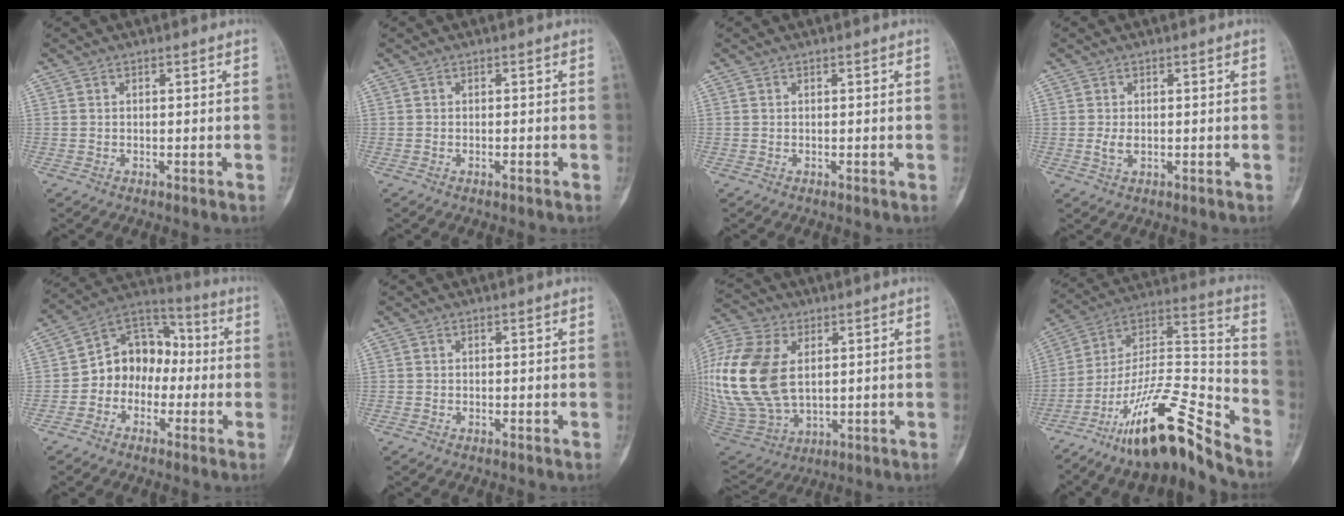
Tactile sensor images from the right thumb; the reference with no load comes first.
{"total": 0.6, "force": [-0.3, 0.1, 0.4], "torque": [-0.009, 0.005, -0.005]}
{"total": 0.0}
{"total": 2.0, "force": [-0.1, 1.2, 1.6], "torque": [-0.036, -0.004, -0.002]}
{"total": 11.6, "force": [-1.9, 9.4, 6.5], "torque": [-0.061, 0.053, -0.052]}
{"total": 0.0}
{"total": 24.6, "force": [3.7, 15.7, 18.6], "torque": [-0.428, -0.012, 0.081]}
{"total": 20.8, "force": [-15.7, 3.9, 13.1], "torque": [-0.227, 0.105, -0.278]}